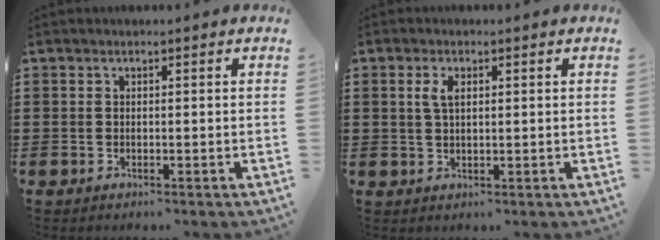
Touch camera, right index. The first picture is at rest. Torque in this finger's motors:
{"motor_torque": [0.34, -0.32, 0.39, 0.11]}